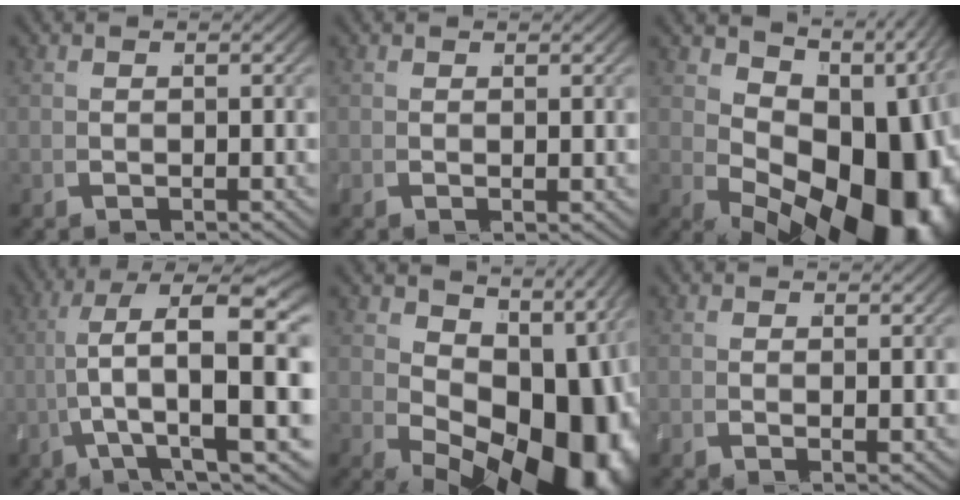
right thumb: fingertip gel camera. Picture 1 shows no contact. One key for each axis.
{"total": 0.6, "fx": 0.3, "fy": 0.2, "fz": 0.5, "tx": -0.010, "ty": -0.001, "tz": 0.004}
{"total": 19.1, "fx": -1.4, "fy": 11.1, "fz": 15.4, "tx": -0.231, "ty": -0.037, "tz": 0.007}
{"total": 13.3, "fx": 1.7, "fy": 5.5, "fz": 12.0, "tx": -0.208, "ty": -0.013, "tz": 0.042}
{"total": 16.7, "fx": -1.2, "fy": 9.8, "fz": 13.4, "tx": -0.200, "ty": -0.036, "tz": 0.009}
{"total": 0.9, "fx": 0.3, "fy": 0.4, "fz": 0.7, "tx": -0.017, "ty": -0.001, "tz": 0.004}